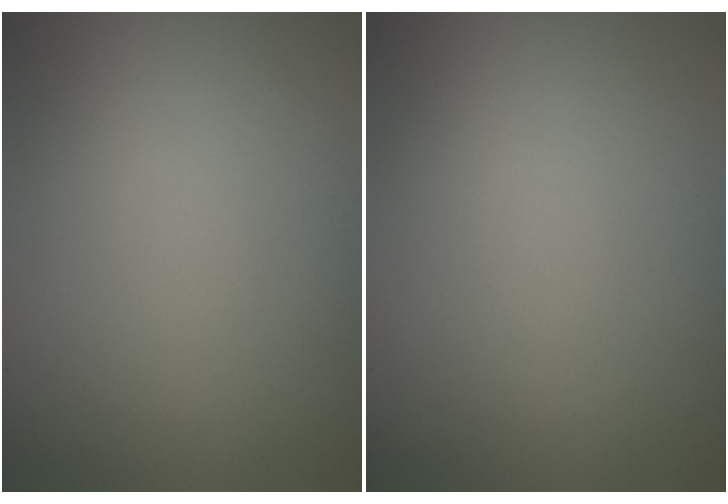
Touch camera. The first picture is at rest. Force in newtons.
{"total": 0.0}